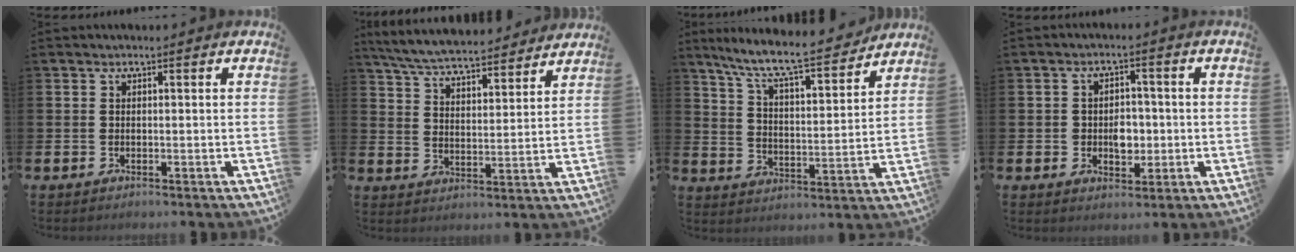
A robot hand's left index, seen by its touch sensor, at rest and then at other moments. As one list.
[{"total": 6.8, "force": [6.5, 0.7, 1.5], "torque": [-0.061, -0.043, 0.115]}, {"total": 9.3, "force": [8.4, 1.1, 3.9], "torque": [-0.103, -0.060, 0.141]}, {"total": 3.6, "force": [-0.6, 2.9, 2.1], "torque": [-0.028, 0.000, -0.019]}]